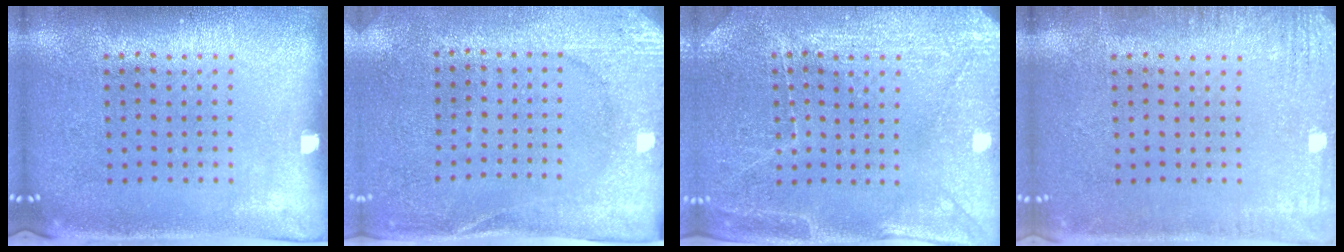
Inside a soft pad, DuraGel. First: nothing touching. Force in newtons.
{"total": 2.6, "press": 2.5, "slide": 0.7}
{"total": 2.9, "press": 2.9, "slide": 0.2}
{"total": 2.1, "press": 2.1, "slide": 0.2}